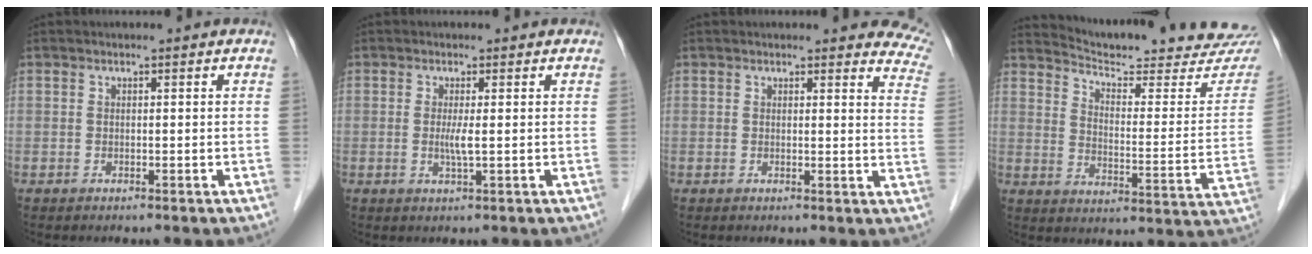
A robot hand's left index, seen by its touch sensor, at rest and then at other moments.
{"total": 2.0, "force": [0.0, -0.2, 2.0], "torque": [-0.045, -0.004, 0.000]}
{"total": 10.3, "force": [9.6, 2.4, 2.9], "torque": [0.006, -0.039, 0.066]}
{"total": 22.6, "force": [21.7, 2.2, 6.0], "torque": [-0.079, -0.093, 0.268]}